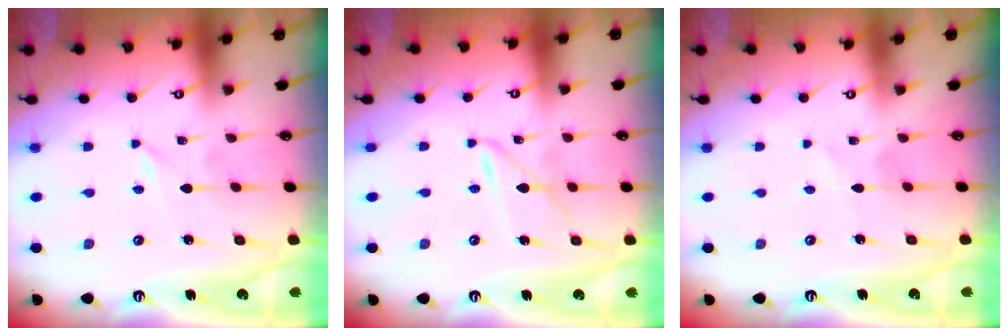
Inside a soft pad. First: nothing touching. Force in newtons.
{"total": 4.5, "press": 4.5, "slide": 0.4}
{"total": 1.6, "press": 1.6, "slide": 0.1}